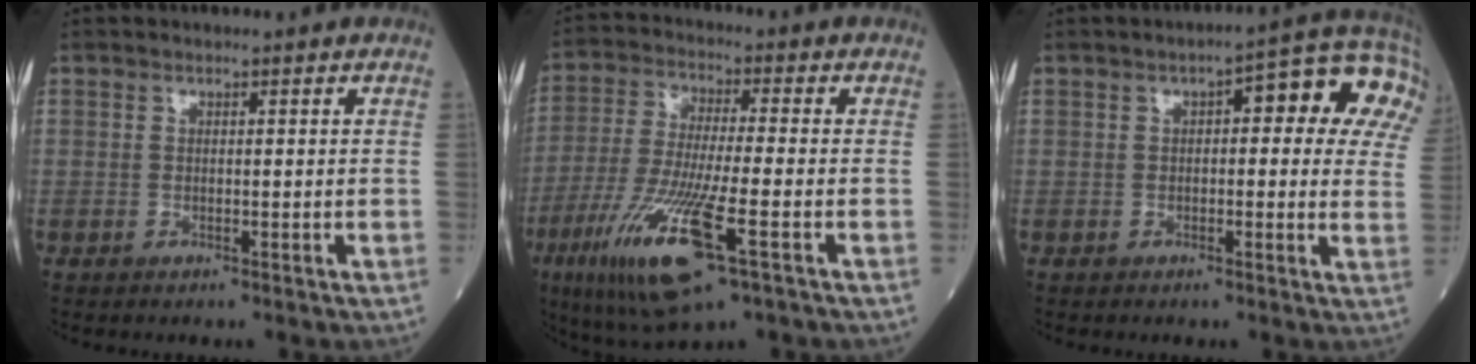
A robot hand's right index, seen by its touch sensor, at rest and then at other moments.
{"total": 15.0, "force": [-6.5, 1.5, 13.4], "torque": [-0.278, -0.036, -0.115]}
{"total": 13.6, "force": [4.3, 4.3, 12.2], "torque": [-0.146, 0.039, 0.042]}